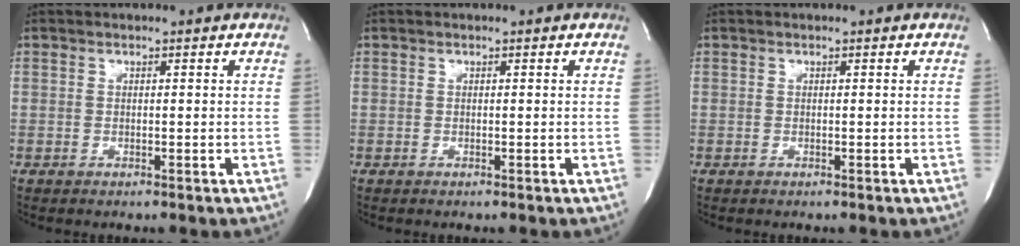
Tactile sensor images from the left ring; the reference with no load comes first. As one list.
[{"total": 0.0}, {"total": 0.0}]